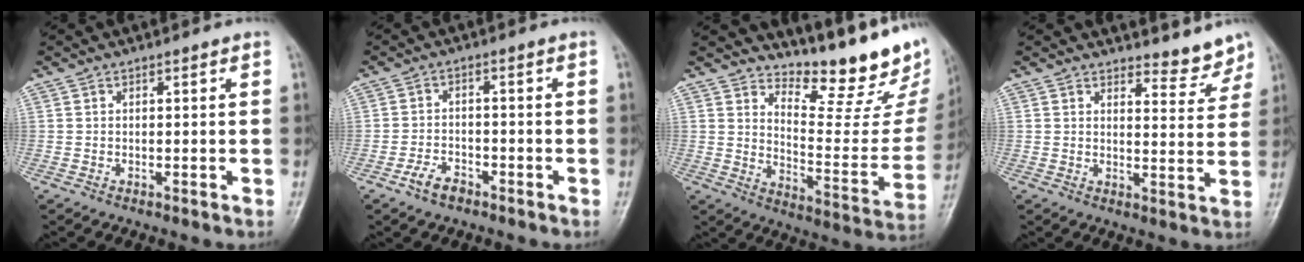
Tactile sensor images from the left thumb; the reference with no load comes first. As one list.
[{"total": 3.8, "force": [-2.6, 2.0, 2.0], "torque": [-0.037, 0.017, -0.046]}, {"total": 17.6, "force": [14.7, 4.3, 8.6], "torque": [-0.083, -0.140, 0.203]}, {"total": 5.4, "force": [5.1, 1.6, 0.6], "torque": [0.011, -0.052, 0.060]}]